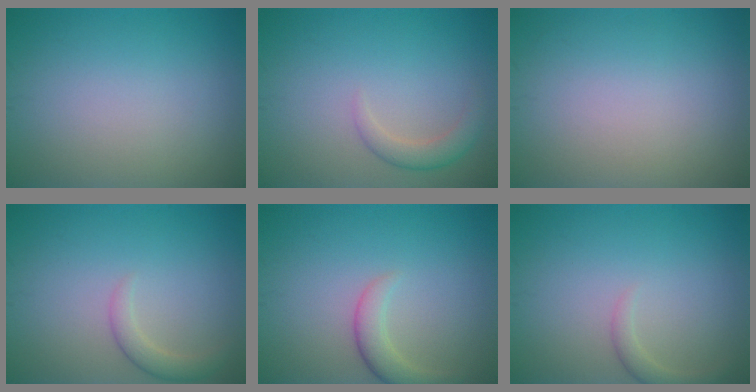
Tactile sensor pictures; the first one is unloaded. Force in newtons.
{"total": 2.1, "press": 2.1, "slide": 0.2}
{"total": 0.0}
{"total": 1.8, "press": 1.8, "slide": 0.1}
{"total": 2.6, "press": 2.6, "slide": 0.3}
{"total": 1.5, "press": 1.5, "slide": 0.2}